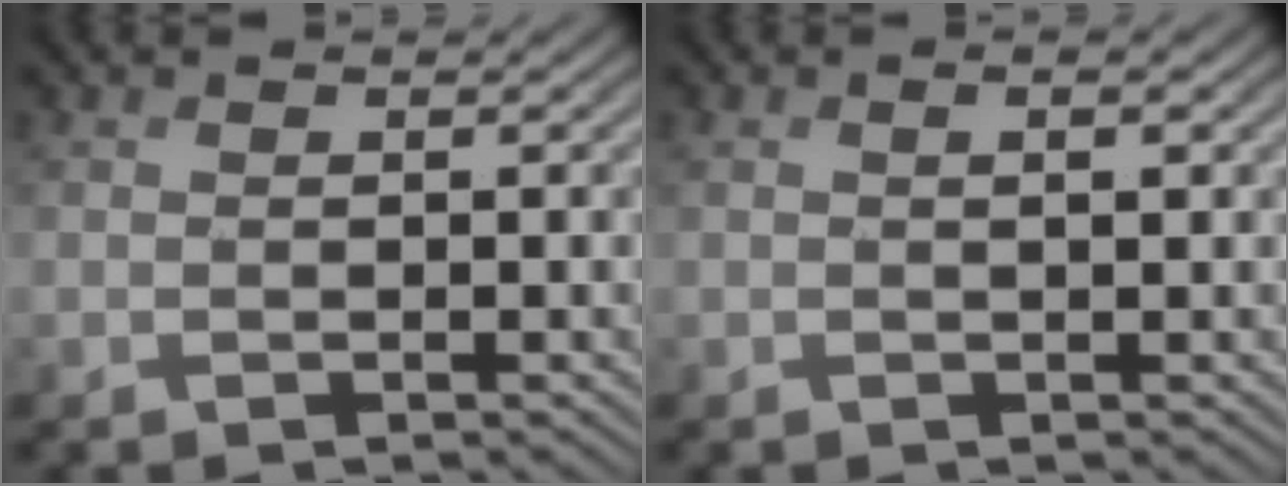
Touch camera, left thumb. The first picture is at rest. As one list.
[{"total": 1.5, "force": [0.4, 0.4, 1.4], "torque": [-0.010, -0.008, 0.007]}]